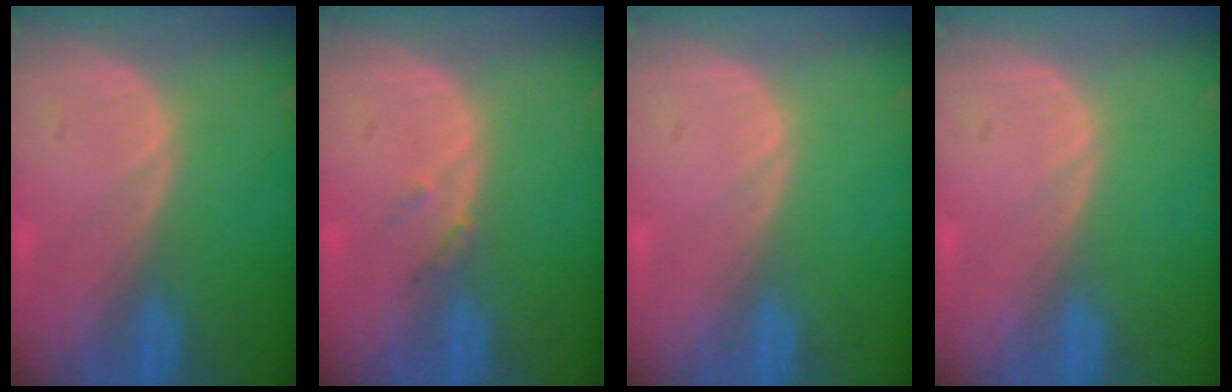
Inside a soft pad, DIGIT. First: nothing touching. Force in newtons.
{"total": 1.5, "press": 1.3, "slide": 0.7}
{"total": 0.0}
{"total": 0.0}